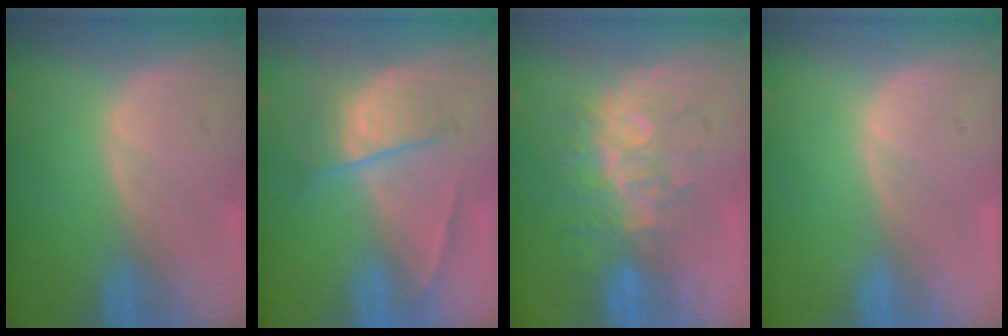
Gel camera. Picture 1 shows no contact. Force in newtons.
{"total": 6.8, "press": 5.9, "slide": 3.4}
{"total": 8.4, "press": 7.1, "slide": 4.5}
{"total": 0.0}